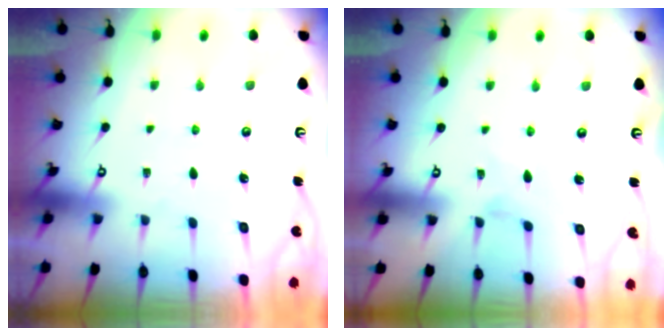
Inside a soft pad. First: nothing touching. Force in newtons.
{"total": 0.0}